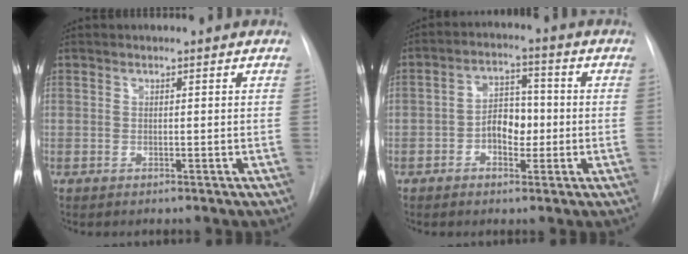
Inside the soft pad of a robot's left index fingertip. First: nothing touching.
{"total": 5.4, "force": [-1.2, 3.4, 4.1], "torque": [-0.069, 0.016, -0.022]}